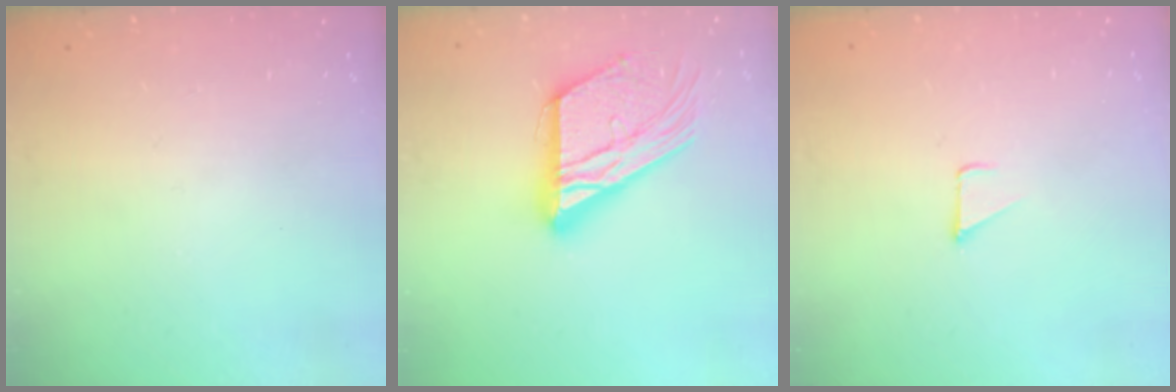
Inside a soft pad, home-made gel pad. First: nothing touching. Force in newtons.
{"total": 19.3, "press": 19.2, "slide": 1.8}
{"total": 1.2, "press": 1.2, "slide": 0.1}